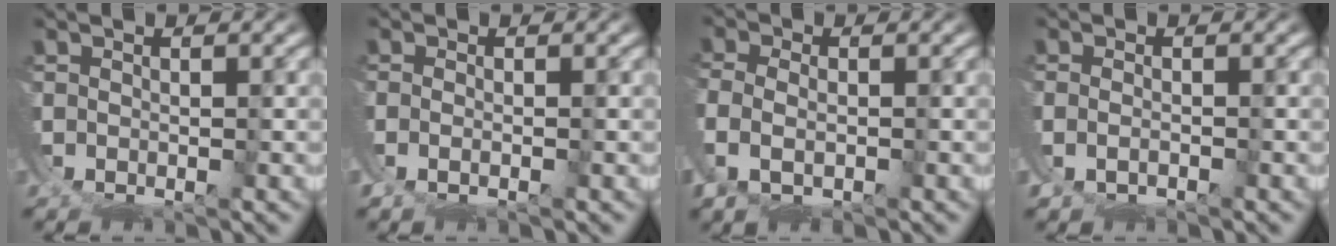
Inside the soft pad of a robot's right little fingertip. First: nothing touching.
{"total": 1.0, "force": [-0.3, 0.4, 0.9], "torque": [-0.023, -0.008, 0.000]}
{"total": 2.9, "force": [-0.2, 2.2, 1.9], "torque": [-0.062, -0.013, 0.006]}
{"total": 1.9, "force": [-0.8, 1.5, 0.6], "torque": [-0.025, -0.012, -0.009]}